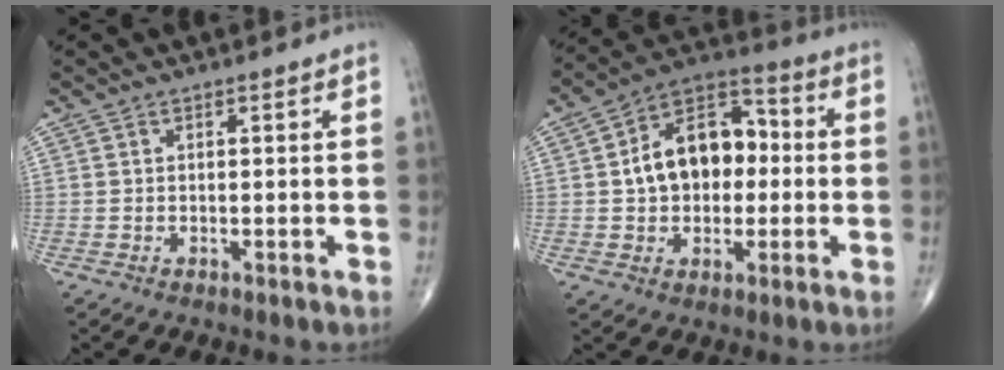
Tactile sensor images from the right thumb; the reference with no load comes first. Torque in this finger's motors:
{"motor_torque": [0.29, 0.29, 0.36, -0.27, 0.14]}